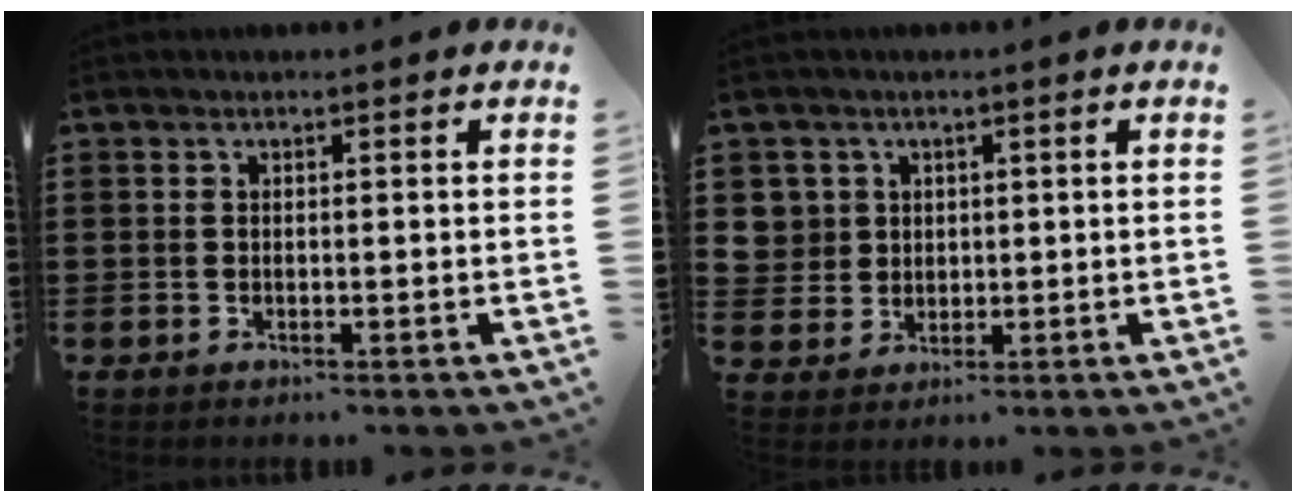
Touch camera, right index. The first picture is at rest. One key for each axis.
{"total": 4.1, "fx": 1.3, "fy": 3.9, "fz": 0.2, "tx": -0.026, "ty": 0.014, "tz": 0.024}